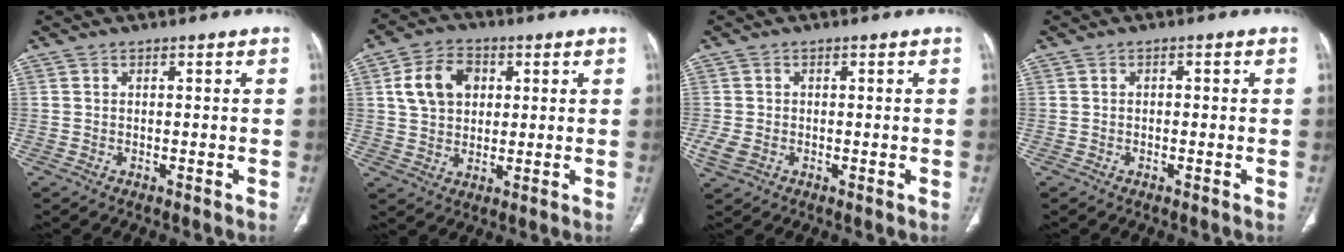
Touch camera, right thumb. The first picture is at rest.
{"total": 9.9, "force": [2.7, 7.3, 6.2], "torque": [-0.094, 0.003, 0.048]}
{"total": 3.2, "force": [-0.7, 2.4, 2.1], "torque": [-0.052, 0.001, -0.008]}
{"total": 0.9, "force": [0.0, 0.6, 0.7], "torque": [-0.009, 0.003, -0.001]}